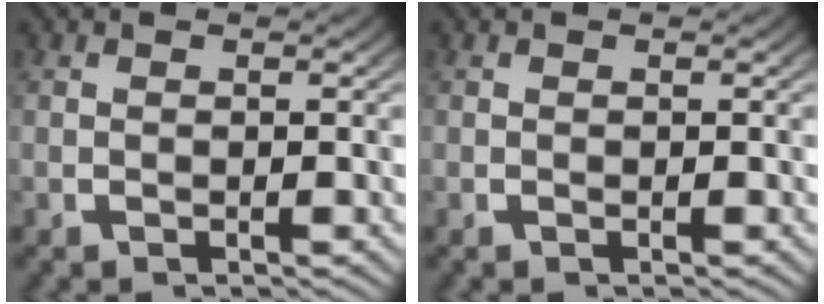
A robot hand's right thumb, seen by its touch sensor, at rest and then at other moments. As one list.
[{"total": 0.0}]